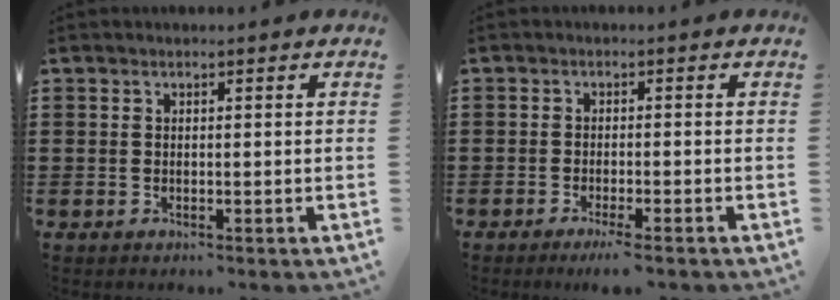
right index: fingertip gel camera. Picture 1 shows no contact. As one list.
[{"total": 2.2, "force": [-1.8, -0.3, 1.3], "torque": [-0.029, -0.006, -0.034]}]